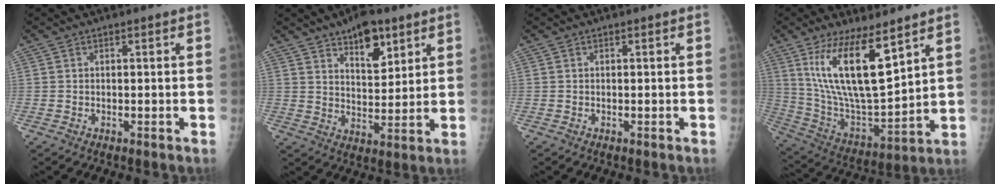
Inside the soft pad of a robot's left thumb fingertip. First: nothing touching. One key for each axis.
{"total": 9.5, "fx": 5.8, "fy": 4.5, "fz": 6.1, "tx": -0.065, "ty": -0.036, "tz": 0.095}
{"total": 0.0}
{"total": 18.0, "fx": 9.1, "fy": 5.9, "fz": 14.3, "tx": -0.253, "ty": -0.054, "tz": 0.185}